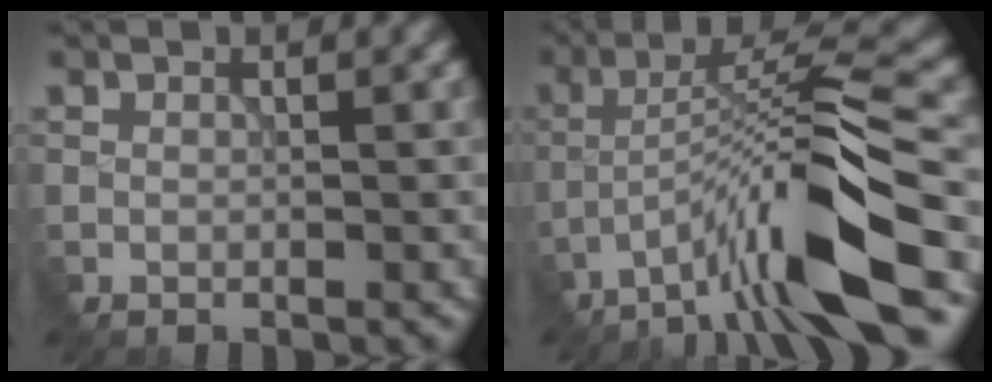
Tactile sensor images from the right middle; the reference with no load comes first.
{"total": 10.3, "force": [-5.7, 1.2, 8.5], "torque": [-0.146, 0.016, -0.100]}